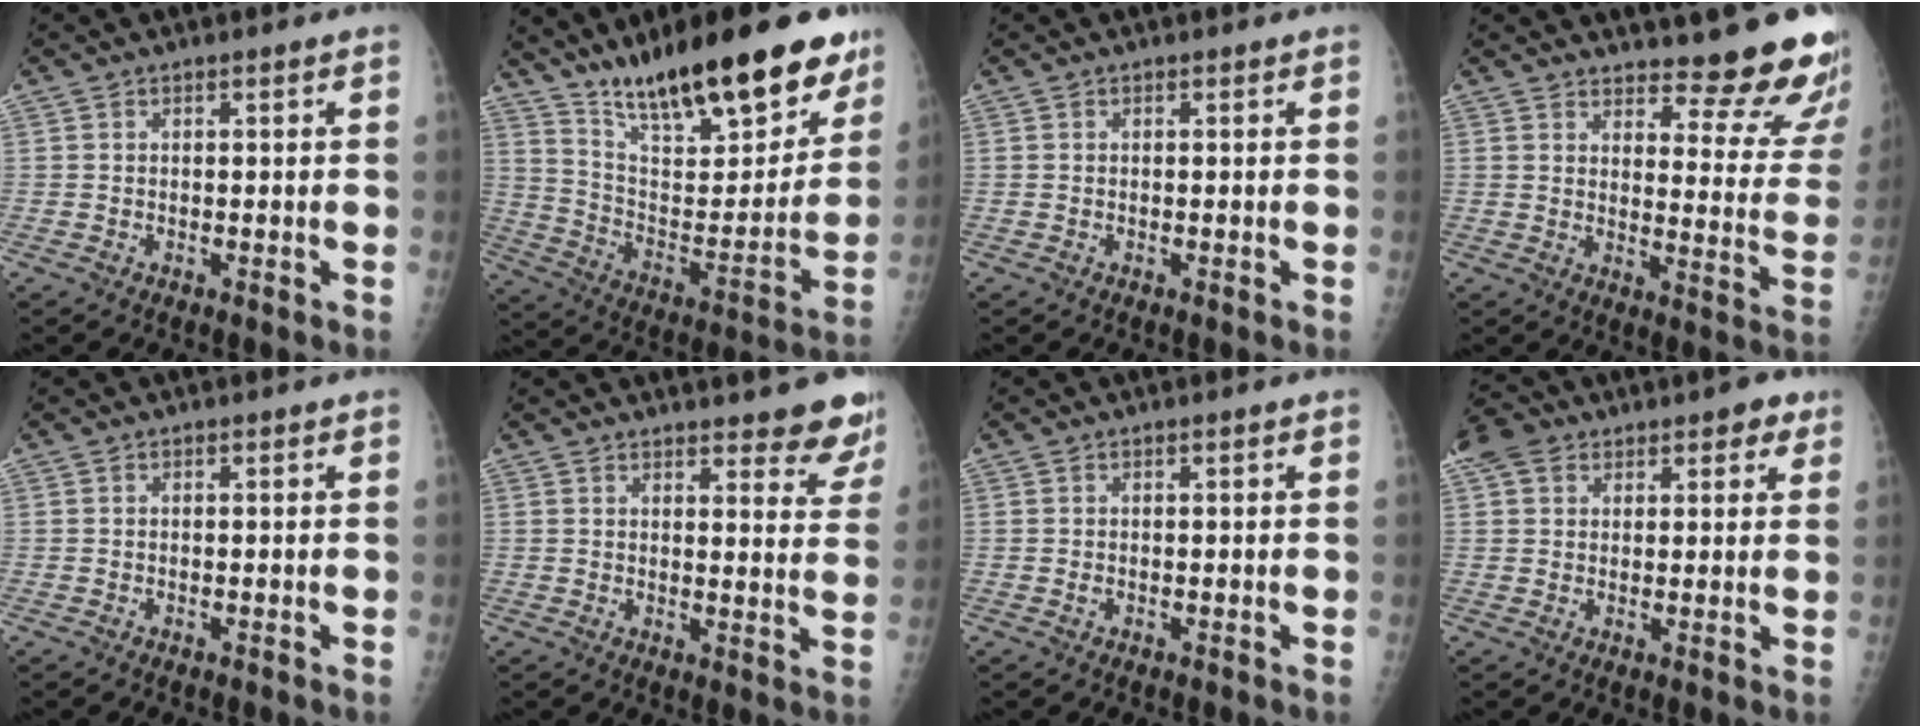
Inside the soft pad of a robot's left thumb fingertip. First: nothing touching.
{"total": 26.3, "force": [19.0, 8.1, 16.4], "torque": [-0.212, -0.077, 0.311]}
{"total": 0.0}
{"total": 17.4, "force": [15.8, 4.0, 6.2], "torque": [-0.032, -0.148, 0.182]}
{"total": 0.0}
{"total": 10.4, "force": [9.1, 2.6, 4.3], "torque": [-0.014, -0.051, 0.092]}
{"total": 0.6, "force": [0.1, 0.2, 0.5], "torque": [-0.008, 0.004, 0.004]}
{"total": 8.6, "force": [4.7, 5.8, 4.2], "torque": [-0.033, -0.001, 0.073]}